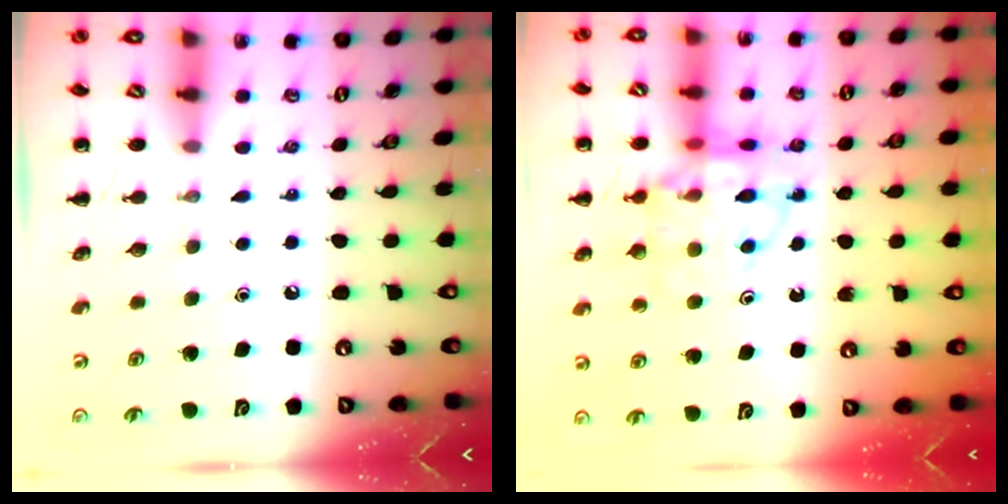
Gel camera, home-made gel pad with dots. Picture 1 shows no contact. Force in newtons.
{"total": 15.2, "press": 15.1, "slide": 2.2}